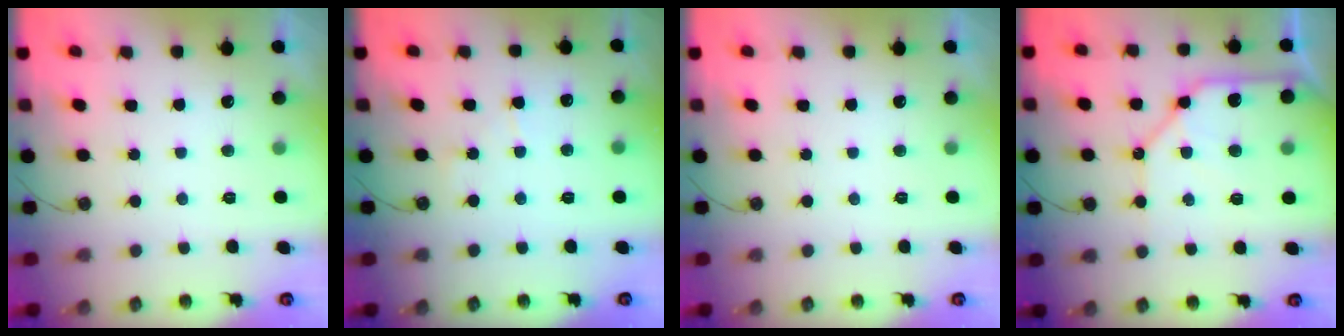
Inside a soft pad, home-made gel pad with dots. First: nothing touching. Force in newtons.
{"total": 4.1, "press": 4.1, "slide": 0.5}
{"total": 0.0}
{"total": 12.8, "press": 12.8, "slide": 1.5}